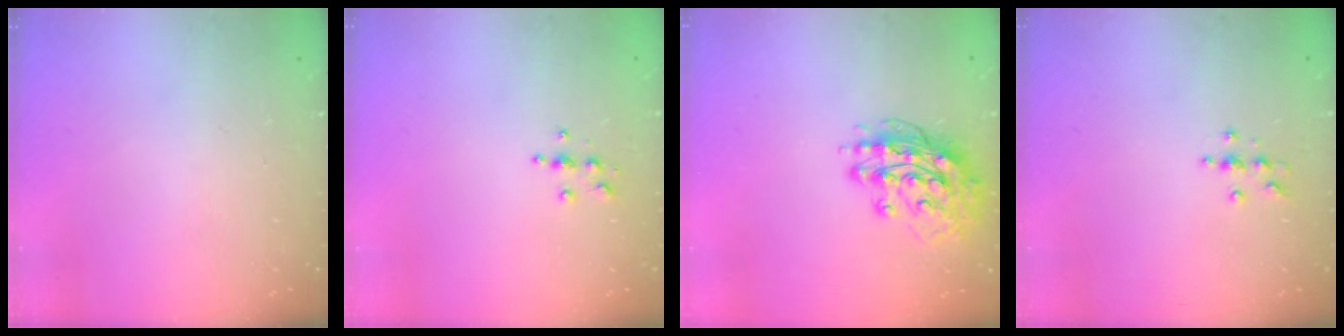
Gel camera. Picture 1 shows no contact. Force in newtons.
{"total": 3.9, "press": 3.9, "slide": 0.5}
{"total": 13.5, "press": 13.4, "slide": 1.3}
{"total": 4.0, "press": 4.0, "slide": 0.5}